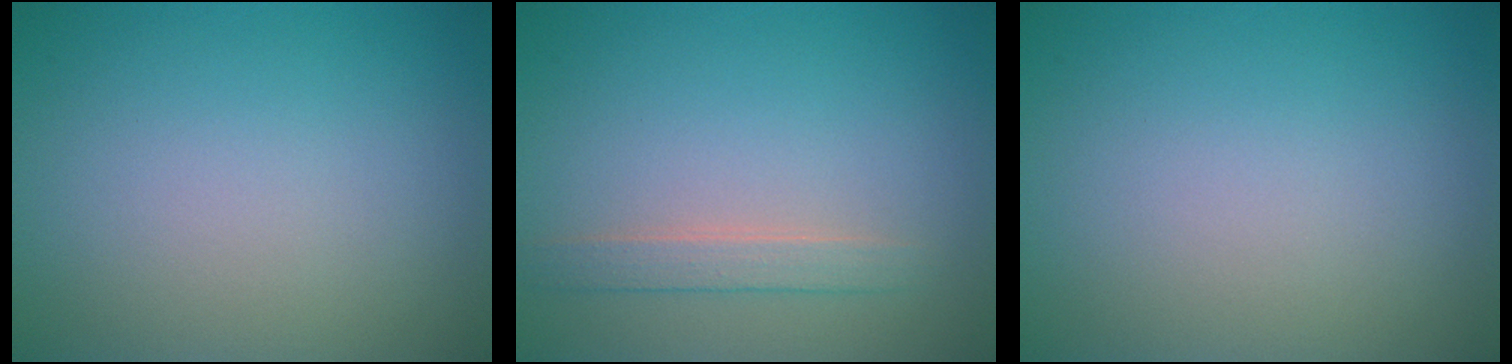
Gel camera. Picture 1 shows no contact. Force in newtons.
{"total": 1.8, "press": 1.8, "slide": 0.1}
{"total": 0.0}